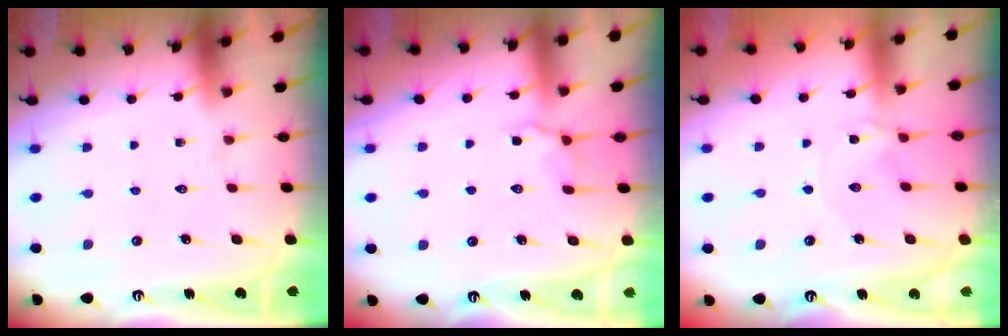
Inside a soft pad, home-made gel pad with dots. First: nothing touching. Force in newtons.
{"total": 4.2, "press": 4.0, "slide": 1.4}
{"total": 1.1, "press": 1.0, "slide": 0.3}